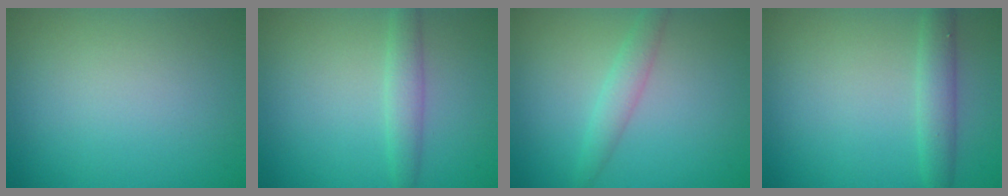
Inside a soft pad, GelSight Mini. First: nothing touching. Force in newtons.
{"total": 2.1, "press": 2.1, "slide": 0.1}
{"total": 2.1, "press": 2.1, "slide": 0.1}
{"total": 2.4, "press": 2.4, "slide": 0.1}